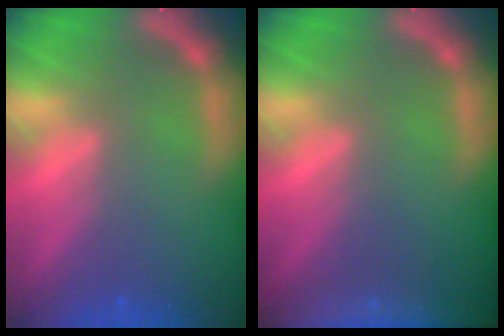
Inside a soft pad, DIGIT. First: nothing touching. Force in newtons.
{"total": 8.0}